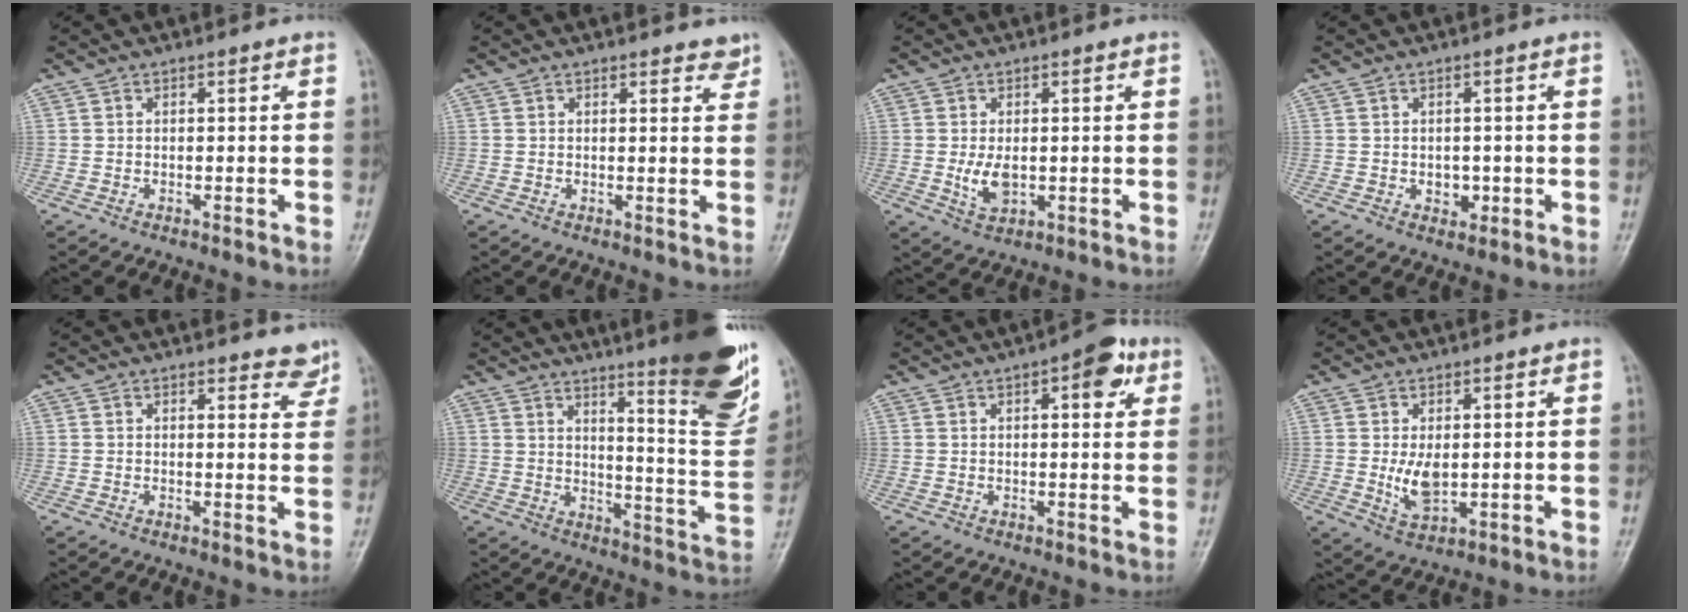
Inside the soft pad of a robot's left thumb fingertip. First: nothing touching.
{"total": 2.4, "force": [2.0, 0.9, 0.9], "torque": [0.005, -0.012, 0.018]}
{"total": 4.3, "force": [-0.2, 2.5, 3.5], "torque": [-0.061, -0.009, 0.002]}
{"total": 2.7, "force": [-0.4, 2.1, 1.6], "torque": [-0.010, 0.001, -0.001]}
{"total": 3.6, "force": [3.1, 1.3, 1.2], "torque": [0.007, -0.023, 0.028]}
{"total": 21.3, "force": [13.3, 3.5, 16.3], "torque": [-0.187, -0.083, 0.180]}
{"total": 6.6, "force": [2.9, 2.7, 5.3], "torque": [-0.047, -0.003, 0.028]}
{"total": 5.3, "force": [0.3, 3.0, 4.4], "torque": [-0.073, -0.014, 0.014]}